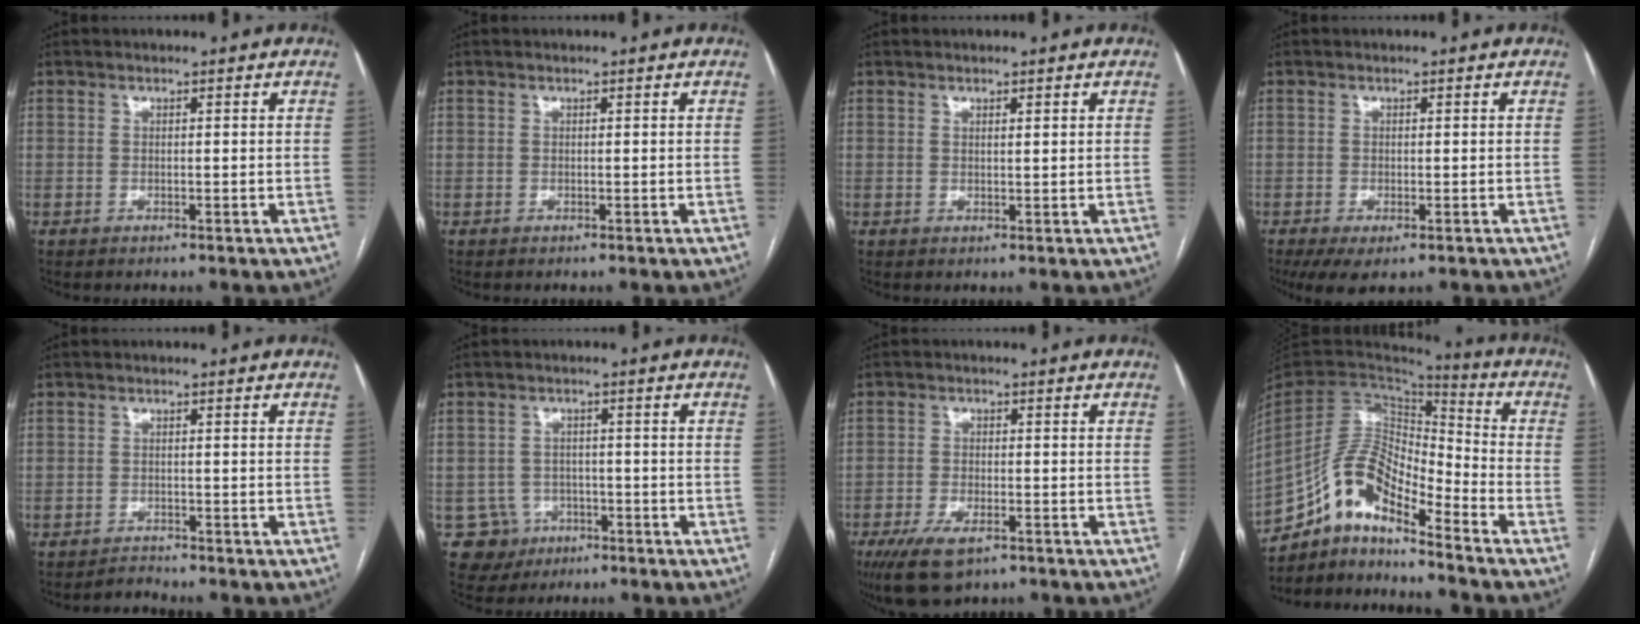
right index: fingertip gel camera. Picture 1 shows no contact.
{"total": 0.0}
{"total": 0.8, "force": [0.5, 0.0, 0.6], "torque": [-0.011, -0.002, 0.009]}
{"total": 4.7, "force": [-3.0, 1.7, 3.2], "torque": [-0.048, -0.011, -0.045]}
{"total": 1.5, "force": [-1.3, 0.0, -0.6], "torque": [0.014, -0.009, -0.021]}
{"total": 5.4, "force": [-2.2, 4.9, -0.1], "torque": [0.007, 0.012, -0.030]}
{"total": 7.3, "force": [-4.6, 2.9, 4.8], "torque": [-0.090, -0.012, -0.076]}
{"total": 13.6, "force": [-10.0, 3.7, 8.4], "torque": [-0.161, 0.031, -0.184]}